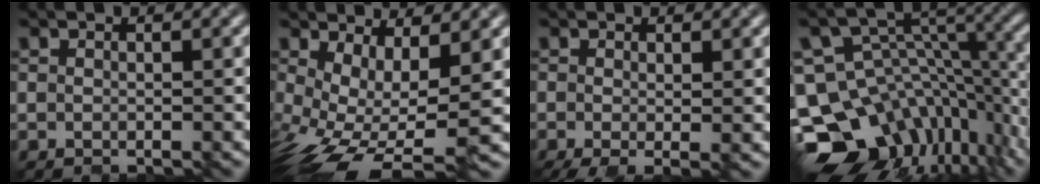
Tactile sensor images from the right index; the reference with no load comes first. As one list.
[{"total": 8.6, "force": [-2.0, 3.2, 7.7], "torque": [-0.147, -0.025, -0.029]}, {"total": 2.6, "force": [-0.7, 0.6, 2.5], "torque": [-0.049, -0.012, -0.014]}, {"total": 13.9, "force": [-7.3, 8.8, 7.9], "torque": [-0.141, 0.015, -0.117]}]